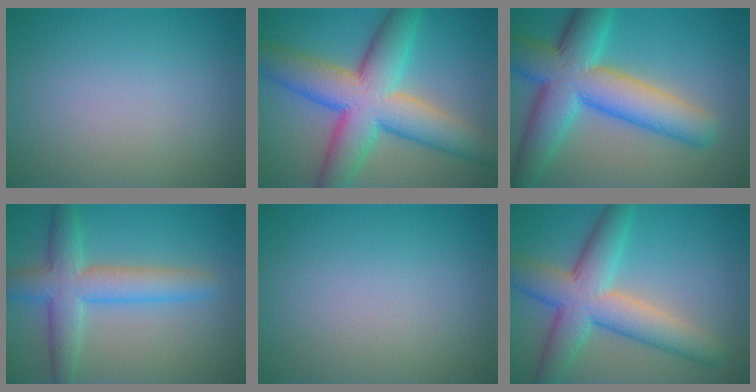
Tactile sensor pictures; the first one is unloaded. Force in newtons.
{"total": 11.1, "press": 11.1, "slide": 0.3}
{"total": 10.8, "press": 10.8, "slide": 0.6}
{"total": 5.9, "press": 5.9, "slide": 0.3}
{"total": 0.0}
{"total": 7.9, "press": 7.9, "slide": 0.3}